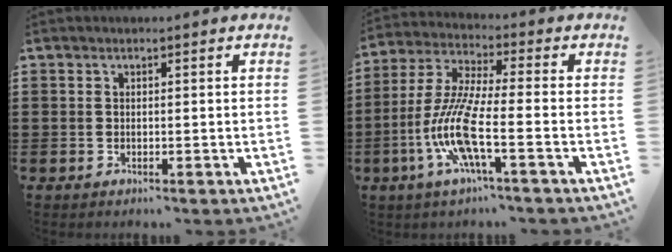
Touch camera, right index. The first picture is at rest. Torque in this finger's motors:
{"motor_torque": [2.14, 0.00, 1.05, 0.21]}